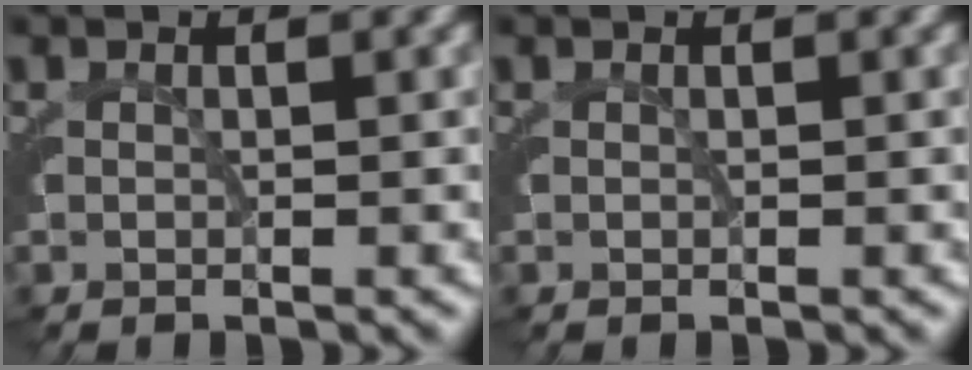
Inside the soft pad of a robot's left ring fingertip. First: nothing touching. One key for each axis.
{"total": 0.0}